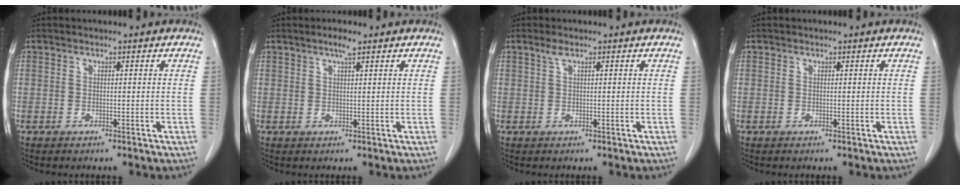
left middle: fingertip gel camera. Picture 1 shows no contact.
{"total": 1.9, "force": [1.3, 0.1, 1.3], "torque": [-0.025, 0.001, 0.023]}
{"total": 1.0, "force": [0.7, 0.2, 0.7], "torque": [-0.019, 0.007, 0.015]}
{"total": 0.0}